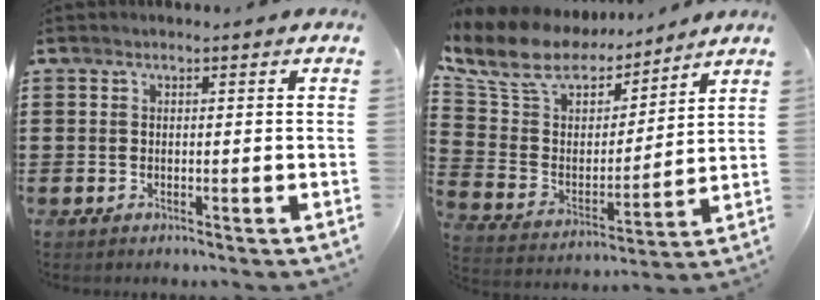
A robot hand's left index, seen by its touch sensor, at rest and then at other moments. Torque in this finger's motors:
{"motor_torque": [2.14, 0.00, 0.83, 0.21]}